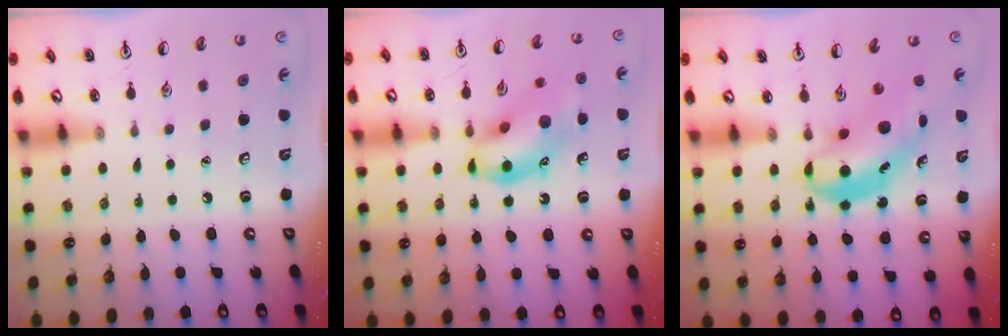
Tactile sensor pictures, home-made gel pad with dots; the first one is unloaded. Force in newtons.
{"total": 13.5, "press": 13.3, "slide": 1.8}
{"total": 5.4, "press": 5.3, "slide": 0.8}